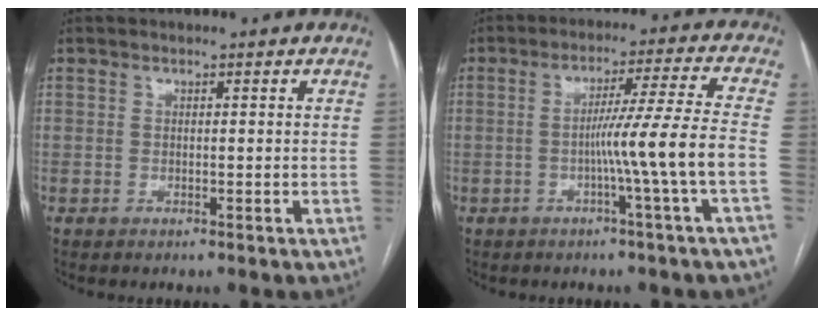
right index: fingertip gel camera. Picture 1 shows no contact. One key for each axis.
{"total": 9.5, "fx": -2.6, "fy": -2.5, "fz": 8.8, "tx": -0.145, "ty": 0.006, "tz": -0.042}